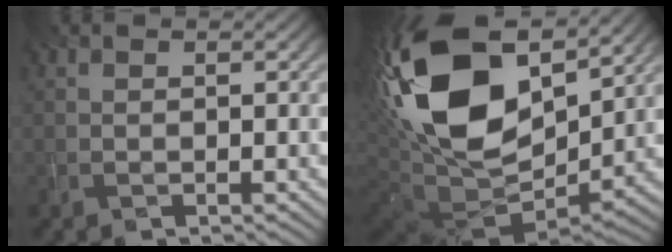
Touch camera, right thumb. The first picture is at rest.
{"total": 21.5, "force": [6.4, 12.6, 16.2], "torque": [-0.354, 0.017, 0.120]}